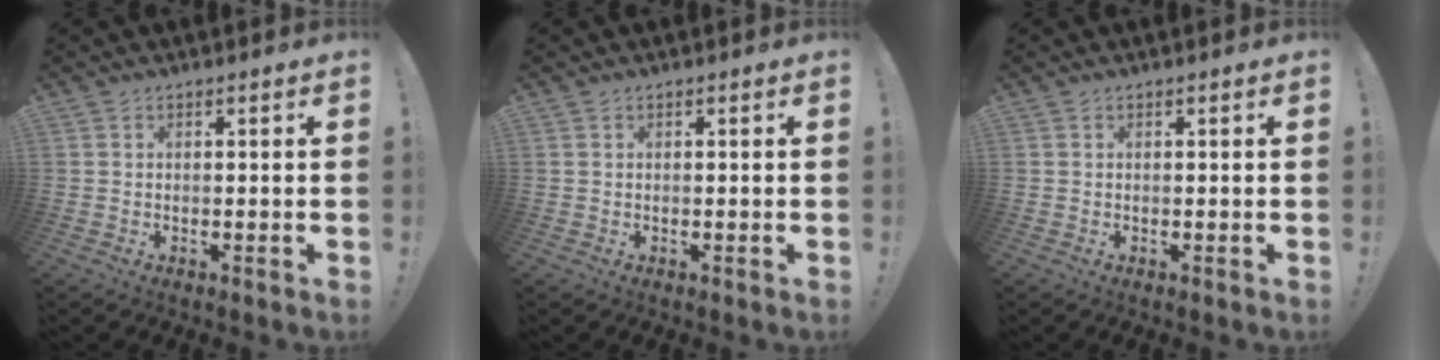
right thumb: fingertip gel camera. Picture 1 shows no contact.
{"total": 0.0}
{"total": 0.0}